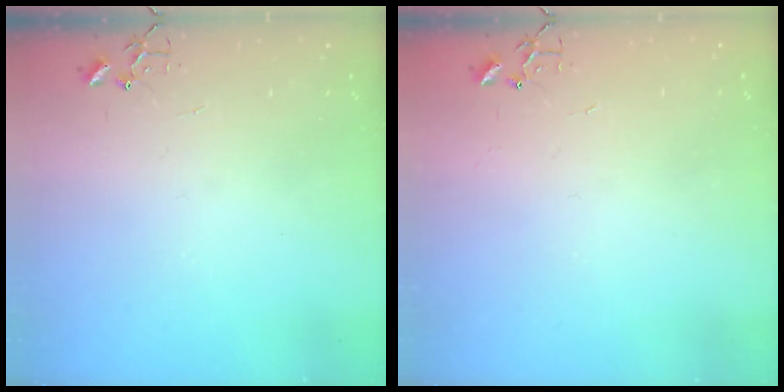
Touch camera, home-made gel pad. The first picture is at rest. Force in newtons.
{"total": 1.5, "press": 1.5, "slide": 0.3}